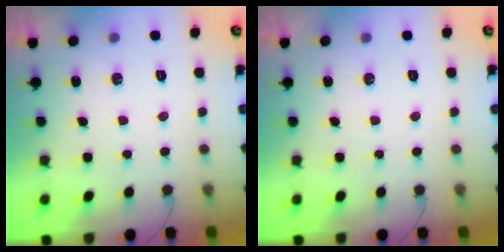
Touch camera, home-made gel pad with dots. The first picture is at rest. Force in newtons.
{"total": 0.0}